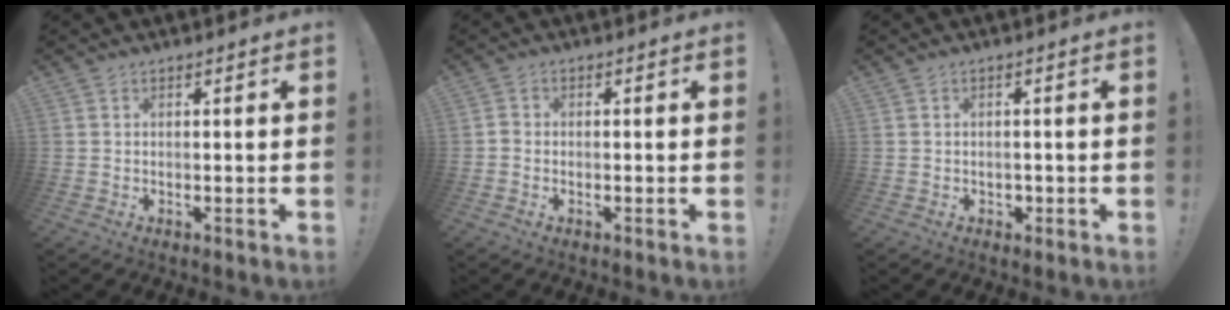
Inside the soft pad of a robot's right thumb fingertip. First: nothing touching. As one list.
[{"total": 1.2, "force": [-0.7, 0.7, 0.7], "torque": [-0.011, 0.004, -0.012]}, {"total": 1.6, "force": [-0.2, 1.5, 0.7], "torque": [-0.001, -0.005, -0.005]}]